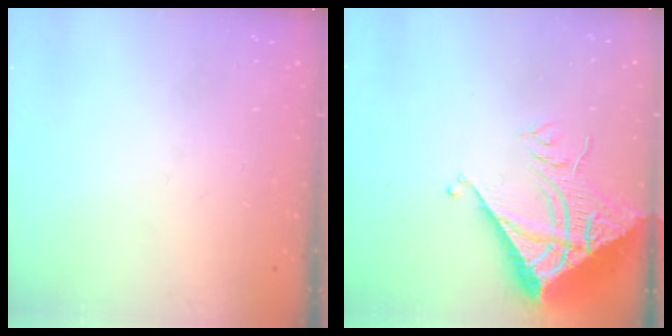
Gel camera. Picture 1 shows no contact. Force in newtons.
{"total": 11.2, "press": 11.2, "slide": 0.9}